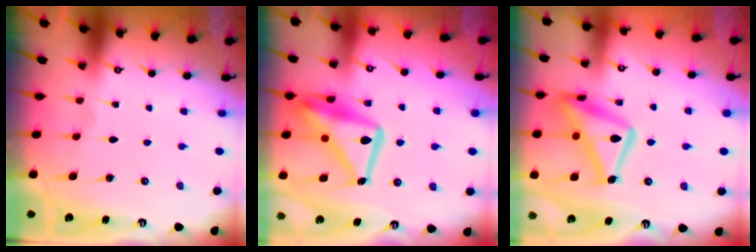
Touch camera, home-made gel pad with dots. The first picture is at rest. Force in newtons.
{"total": 19.4, "press": 19.3, "slide": 1.9}
{"total": 16.9, "press": 16.8, "slide": 1.2}